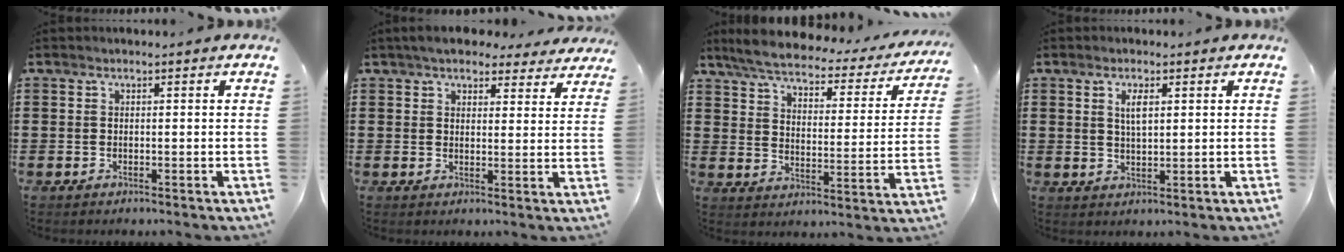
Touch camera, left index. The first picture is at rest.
{"total": 4.9, "force": [4.5, 1.5, 1.3], "torque": [-0.041, -0.006, 0.084]}
{"total": 4.6, "force": [4.2, 0.9, 1.8], "torque": [-0.059, -0.026, 0.066]}
{"total": 3.0, "force": [1.2, 1.1, 2.6], "torque": [-0.055, 0.006, 0.019]}